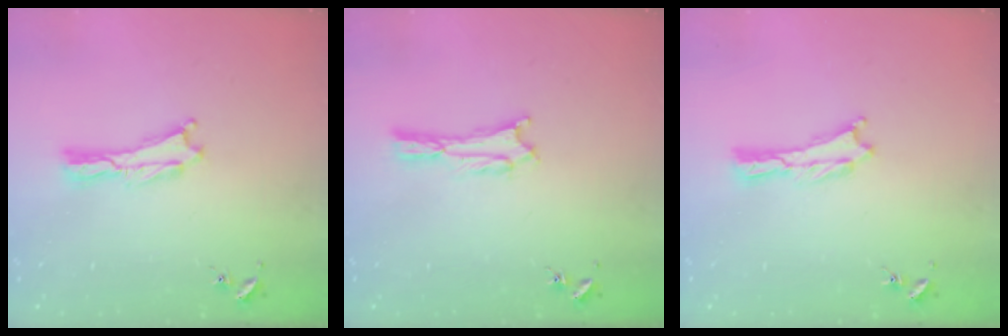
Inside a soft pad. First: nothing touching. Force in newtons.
{"total": 1.7, "press": 1.7, "slide": 0.3}
{"total": 0.0}